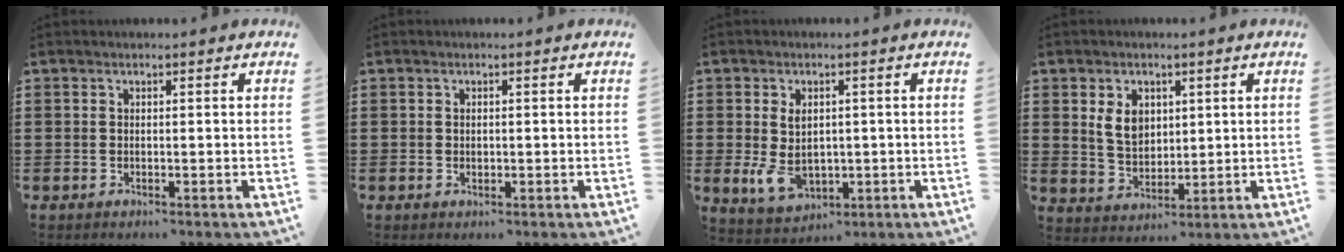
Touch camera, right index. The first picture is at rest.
{"total": 0.7, "force": [0.1, 0.4, 0.5], "torque": [-0.011, 0.001, 0.001]}
{"total": 5.8, "force": [-0.4, 3.9, 4.3], "torque": [-0.103, 0.002, -0.011]}
{"total": 5.4, "force": [1.6, 3.9, 3.4], "torque": [-0.088, 0.008, 0.026]}